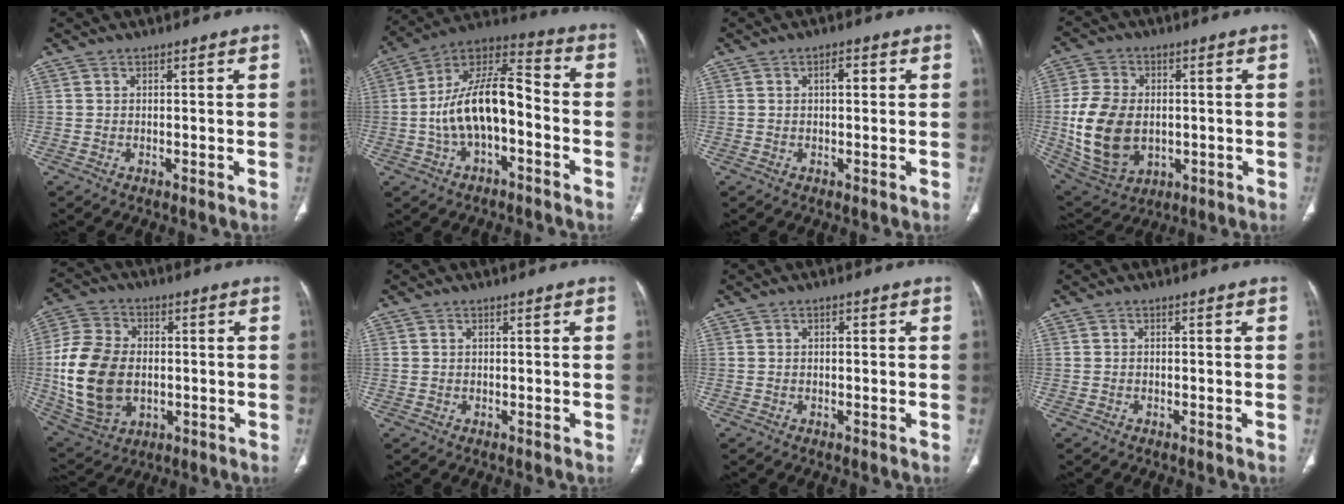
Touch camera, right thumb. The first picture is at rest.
{"total": 16.3, "force": [-3.0, 7.8, 14.1], "torque": [-0.249, 0.053, -0.057]}
{"total": 2.5, "force": [0.6, 1.2, 2.1], "torque": [-0.032, 0.005, 0.007]}
{"total": 16.1, "force": [-1.0, 11.4, 11.3], "torque": [-0.206, -0.003, 0.003]}
{"total": 18.6, "force": [-1.1, 13.1, 13.1], "torque": [-0.248, 0.003, -0.005]}
{"total": 0.5, "force": [0.2, 0.3, 0.3], "torque": [-0.007, 0.002, 0.005]}
{"total": 1.0, "force": [0.2, 0.5, 0.9], "torque": [-0.019, 0.005, 0.003]}
{"total": 0.0}